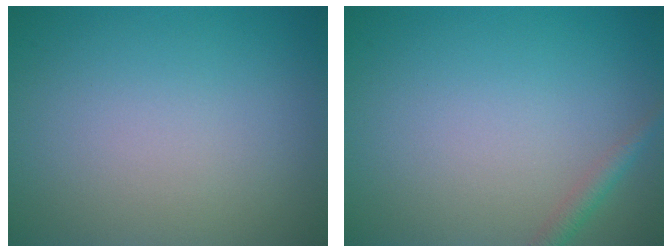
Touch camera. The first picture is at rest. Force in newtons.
{"total": 1.4, "press": 1.4, "slide": 0.1}